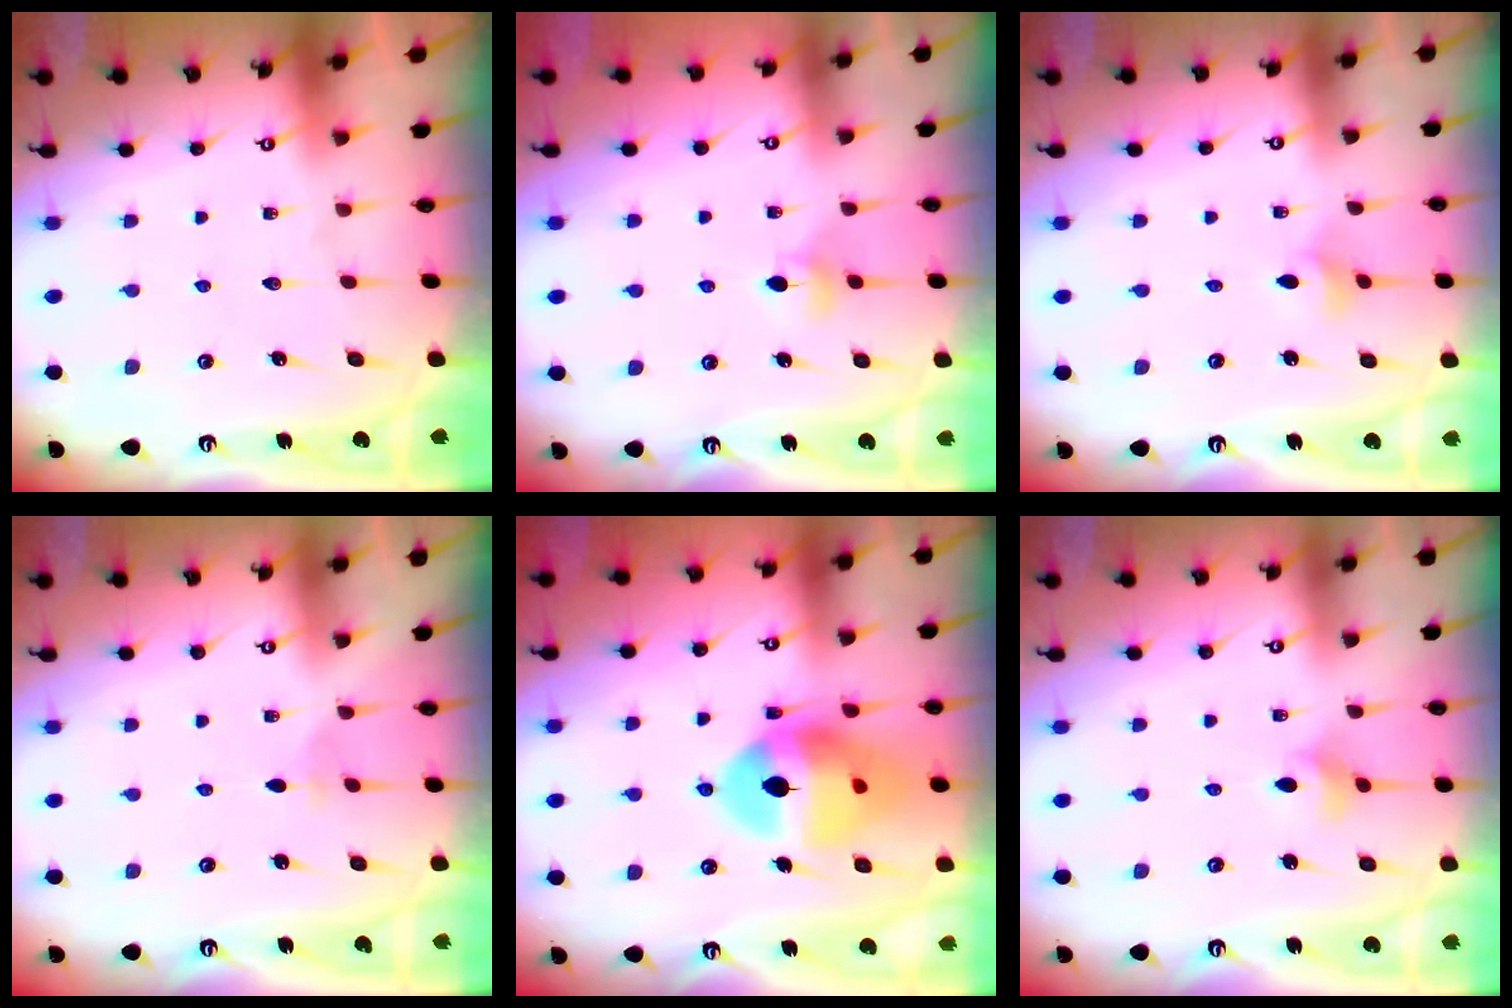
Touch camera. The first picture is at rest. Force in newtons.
{"total": 4.4, "press": 4.4, "slide": 0.6}
{"total": 2.9, "press": 2.9, "slide": 0.5}
{"total": 1.6, "press": 1.6, "slide": 0.4}
{"total": 16.3, "press": 16.2, "slide": 2.0}
{"total": 4.8, "press": 4.7, "slide": 1.0}